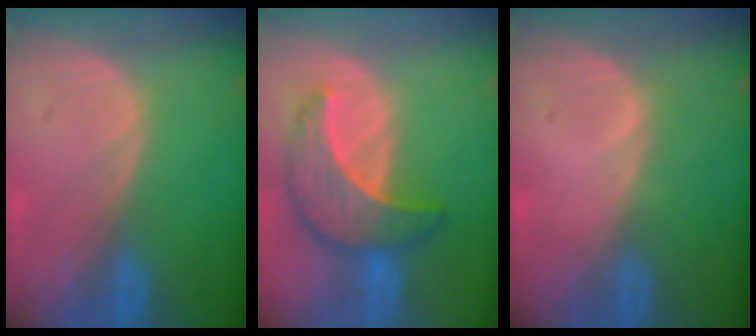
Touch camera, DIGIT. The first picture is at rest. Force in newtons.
{"total": 8.5, "press": 8.4, "slide": 0.5}
{"total": 0.5, "press": 0.1, "slide": 0.5}